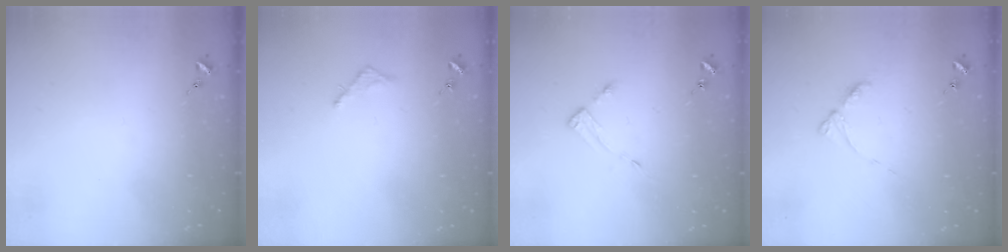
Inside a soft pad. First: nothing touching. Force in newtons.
{"total": 2.5, "press": 2.5, "slide": 0.2}
{"total": 3.7, "press": 3.6, "slide": 0.4}
{"total": 5.2, "press": 5.1, "slide": 0.6}